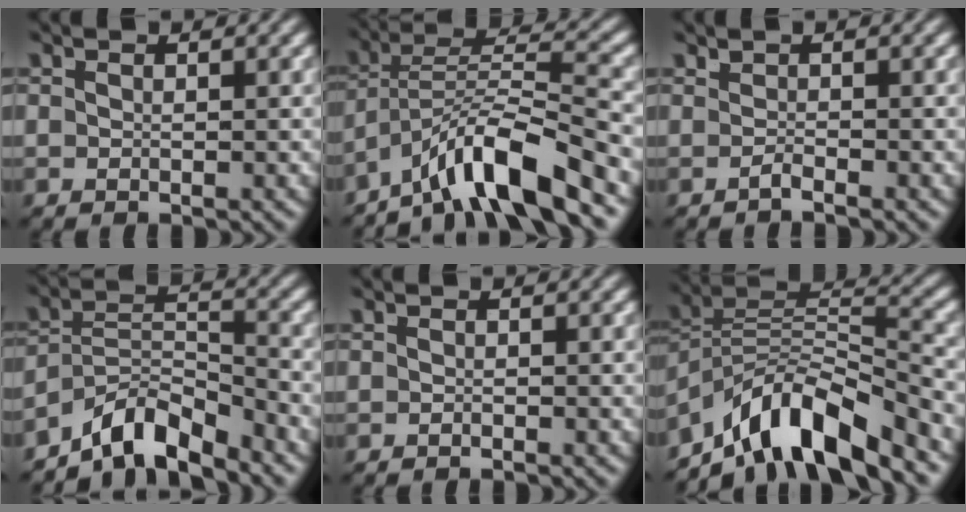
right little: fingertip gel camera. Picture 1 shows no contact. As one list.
[{"total": 7.2, "force": [-2.8, 3.4, 5.8], "torque": [-0.094, -0.018, -0.038]}, {"total": 1.1, "force": [-0.6, -0.9, -0.2], "torque": [0.012, -0.005, -0.007]}, {"total": 7.8, "force": [-5.2, 4.0, 4.1], "torque": [-0.058, -0.028, -0.080]}, {"total": 0.7, "force": [-0.5, -0.4, -0.1], "torque": [0.004, -0.004, -0.007]}, {"total": 11.4, "force": [-4.5, 7.0, 7.7], "torque": [-0.118, -0.028, -0.065]}]